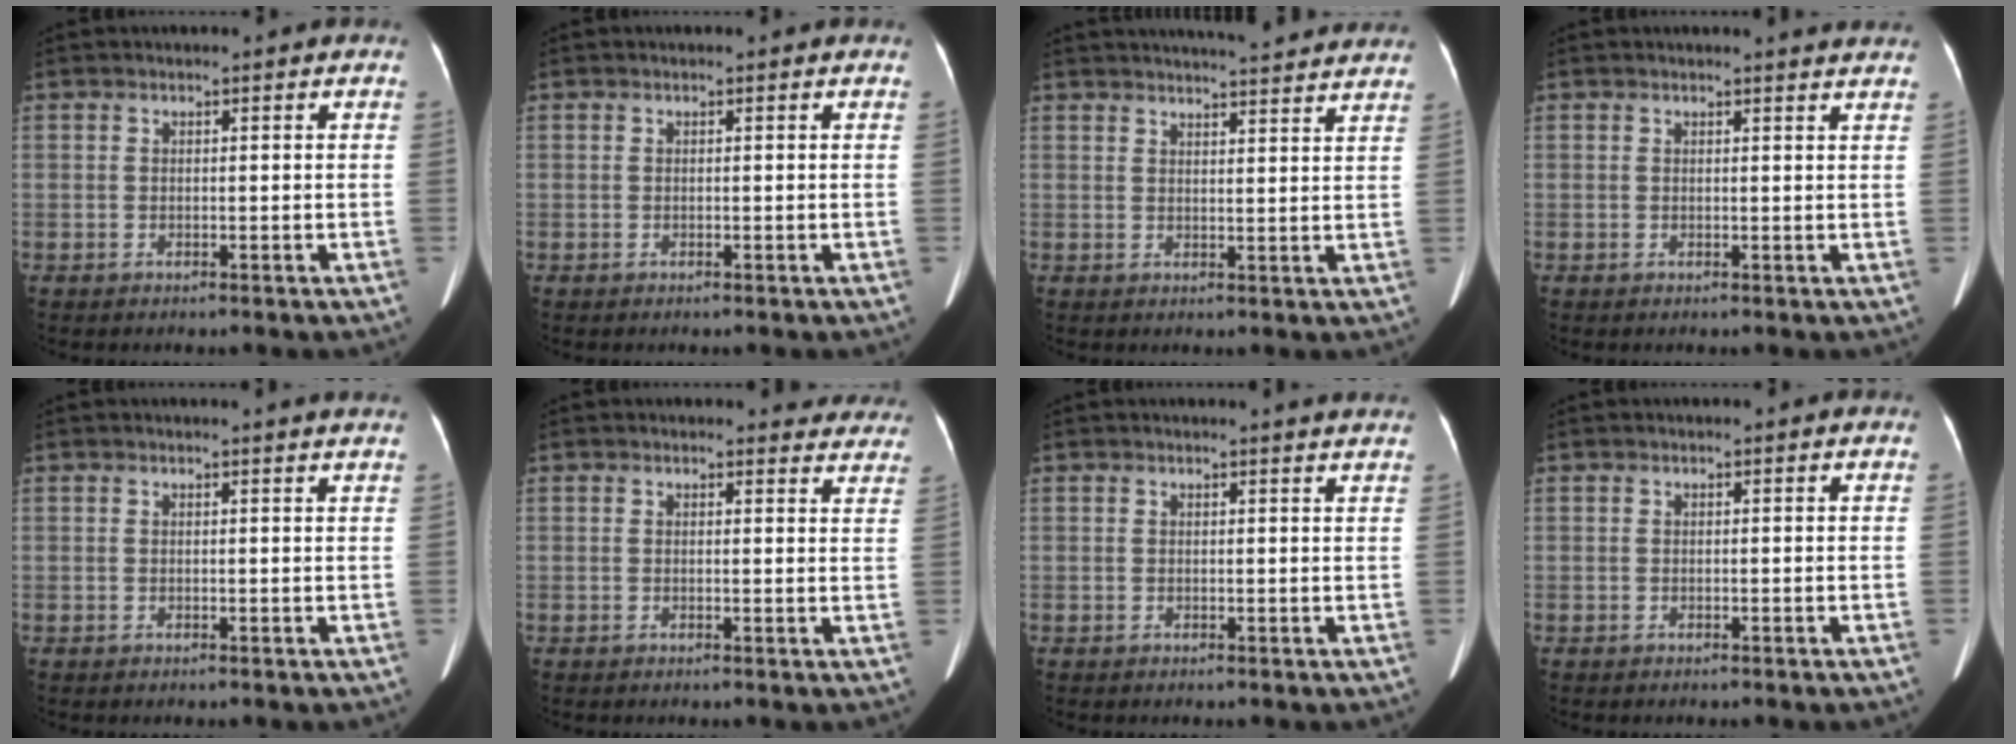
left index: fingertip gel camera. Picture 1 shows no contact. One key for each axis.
{"total": 0.0}
{"total": 15.8, "fx": 14.8, "fy": 1.0, "fz": 5.5, "tx": -0.078, "ty": 0.011, "tz": 0.181}
{"total": 3.6, "fx": 3.5, "fy": -0.1, "fz": 0.8, "tx": -0.014, "ty": -0.004, "tz": 0.027}
{"total": 2.4, "fx": 2.3, "fy": -0.4, "fz": 0.7, "tx": -0.014, "ty": -0.003, "tz": 0.020}
{"total": 7.2, "fx": 6.8, "fy": 2.1, "fz": 0.5, "tx": 0.032, "ty": -0.015, "tz": 0.042}
{"total": 3.5, "fx": 3.3, "fy": -0.3, "fz": 1.0, "tx": -0.016, "ty": -0.002, "tz": 0.026}
{"total": 0.0}